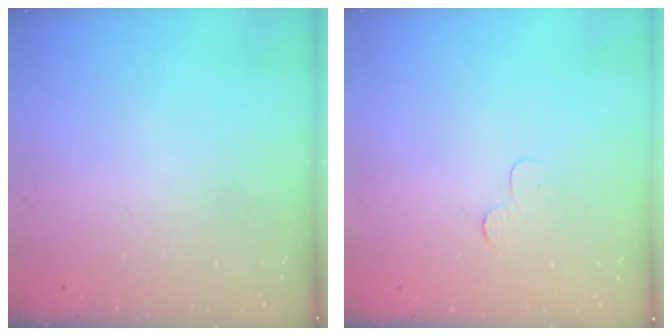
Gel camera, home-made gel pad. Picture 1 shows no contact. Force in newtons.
{"total": 3.7, "press": 3.7, "slide": 0.4}